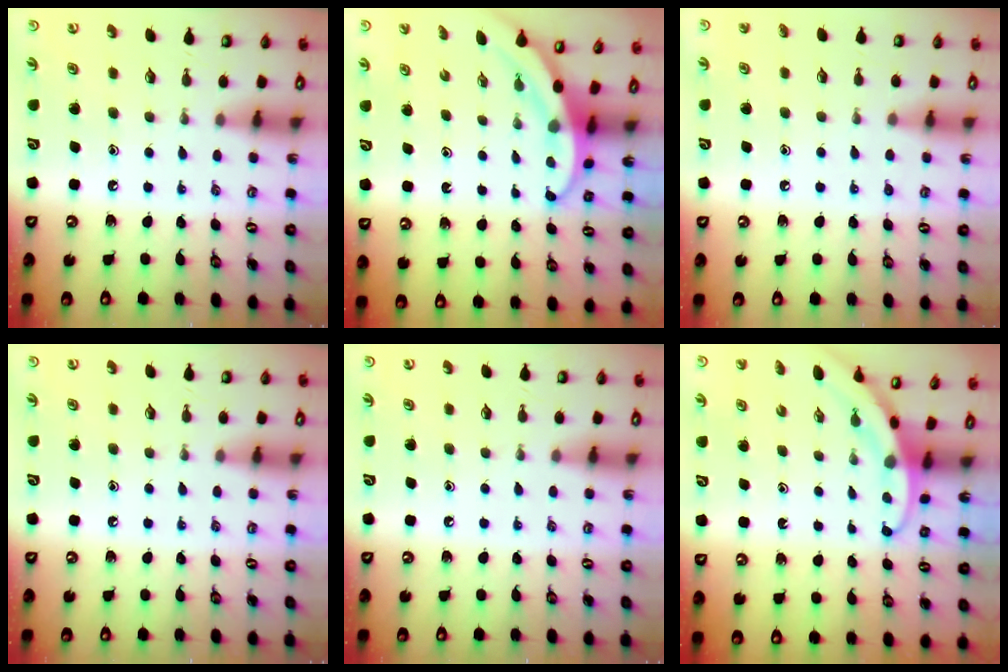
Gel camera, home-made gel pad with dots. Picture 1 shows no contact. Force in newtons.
{"total": 3.5, "press": 3.5, "slide": 0.1}
{"total": 4.1, "press": 4.1, "slide": 0.5}
{"total": 0.0}
{"total": 0.0}
{"total": 3.0, "press": 3.0, "slide": 0.1}